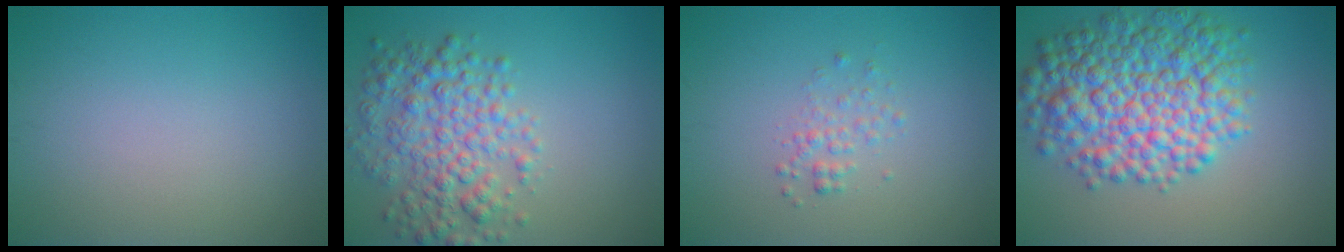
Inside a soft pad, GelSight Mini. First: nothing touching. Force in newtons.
{"total": 5.7, "press": 5.7, "slide": 0.2}
{"total": 1.4, "press": 1.4, "slide": 0.1}
{"total": 9.8, "press": 9.8, "slide": 0.2}